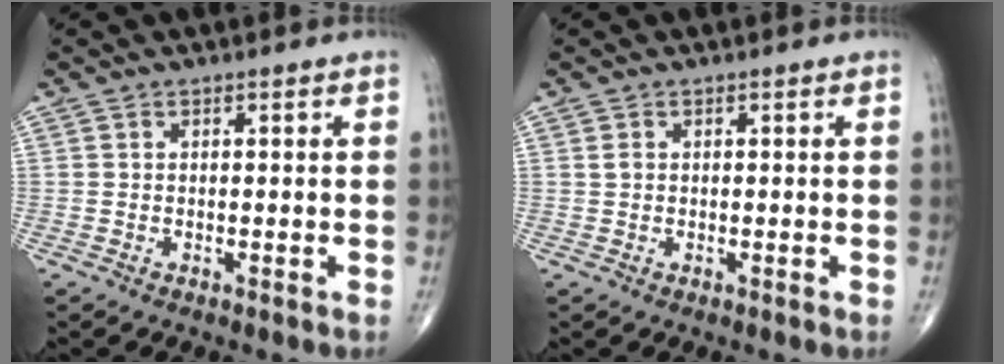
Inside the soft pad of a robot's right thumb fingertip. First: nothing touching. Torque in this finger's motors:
{"motor_torque": [-0.01, 0.01, 0.02, 0.03, 0.00]}